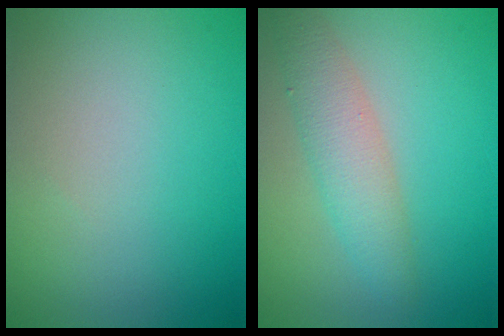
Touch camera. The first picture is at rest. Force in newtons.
{"total": 3.6, "press": 3.6, "slide": 0.1}